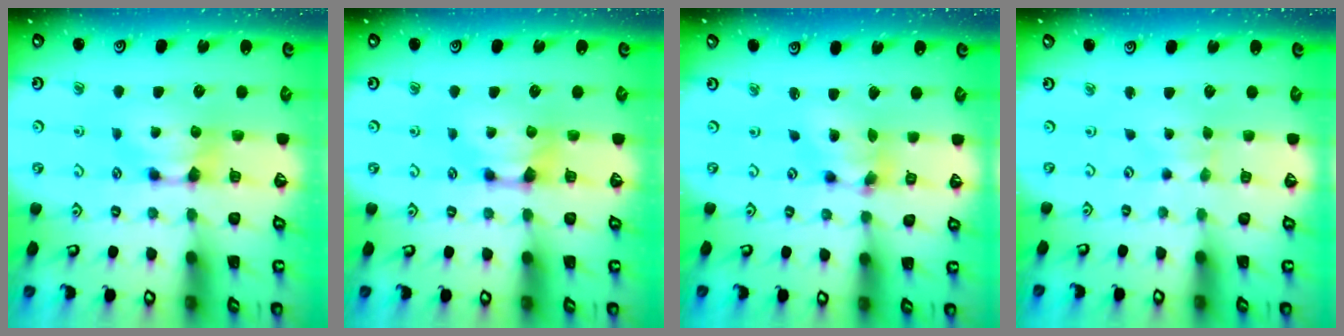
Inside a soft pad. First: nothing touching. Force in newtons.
{"total": 0.6, "press": 0.4, "slide": 0.5}
{"total": 5.4, "press": 5.1, "slide": 1.7}
{"total": 2.1, "press": 1.6, "slide": 1.4}